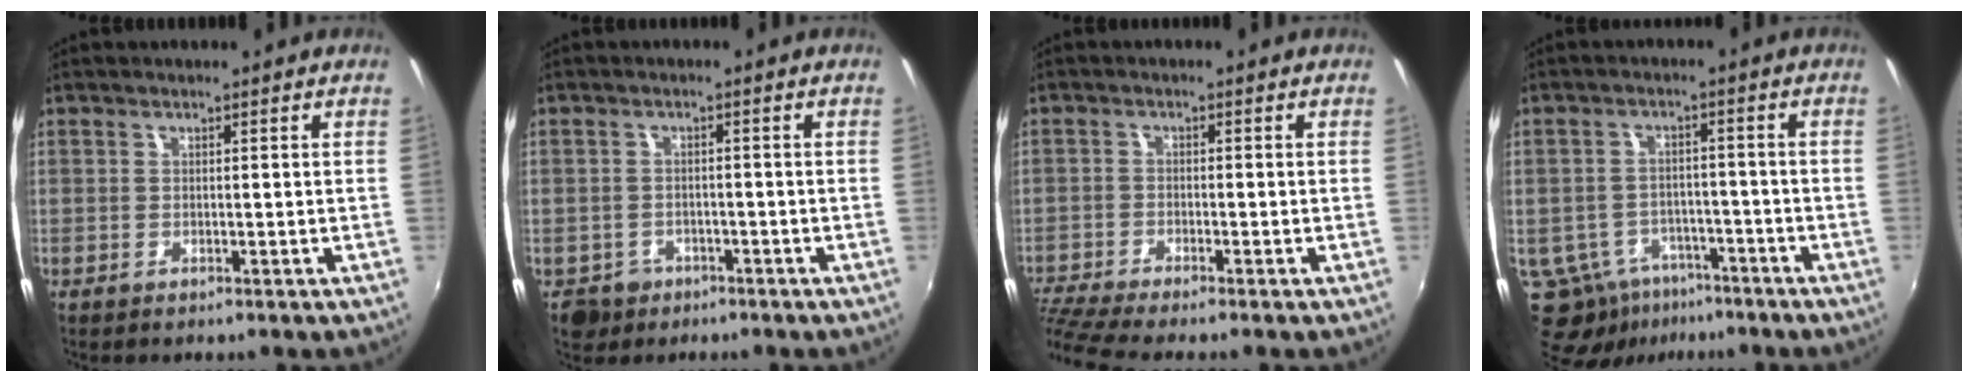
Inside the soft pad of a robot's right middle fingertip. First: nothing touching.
{"total": 4.5, "force": [-2.5, 3.6, 1.0], "torque": [-0.035, -0.002, -0.036]}
{"total": 7.4, "force": [-6.6, -0.6, 3.4], "torque": [-0.093, -0.034, -0.122]}
{"total": 10.2, "force": [-6.0, 7.3, 3.8], "torque": [-0.099, 0.002, -0.079]}